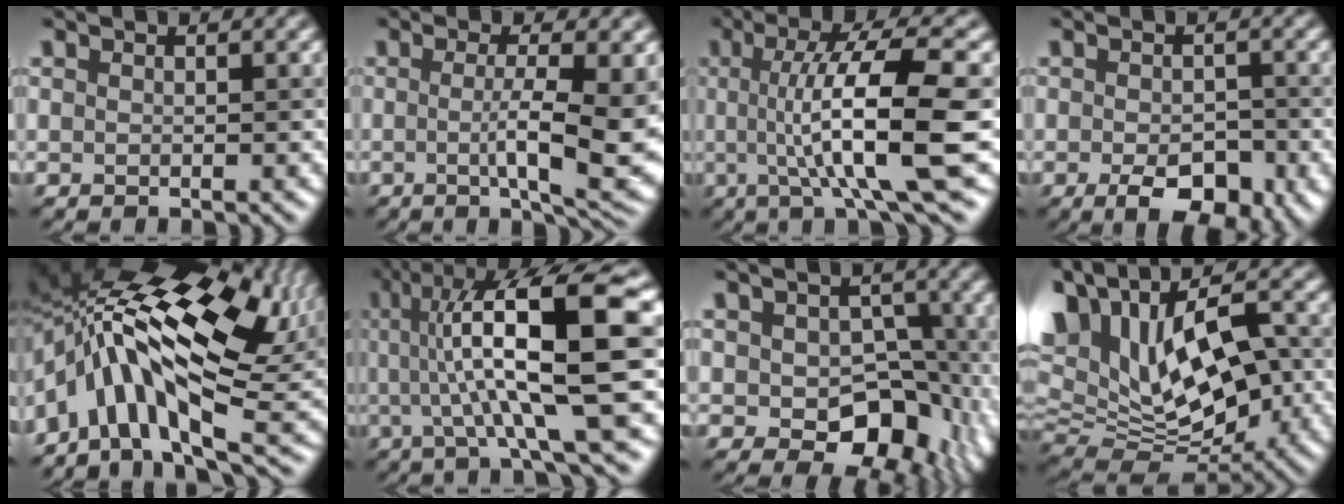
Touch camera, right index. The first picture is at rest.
{"total": 8.2, "force": [-0.7, 1.7, 8.0], "torque": [-0.123, -0.009, -0.006]}
{"total": 11.0, "force": [0.0, 2.4, 10.7], "torque": [-0.146, 0.003, 0.000]}
{"total": 5.4, "force": [-2.1, 2.8, 4.1], "torque": [-0.062, -0.005, -0.033]}
{"total": 16.3, "force": [1.1, 7.7, 14.3], "torque": [-0.258, 0.019, 0.020]}
{"total": 14.1, "force": [2.1, 2.9, 13.7], "torque": [-0.199, 0.027, 0.037]}
{"total": 8.3, "force": [-0.8, 6.1, 5.6], "torque": [-0.057, -0.014, -0.009]}
{"total": 16.6, "force": [4.1, 10.5, 12.3], "torque": [-0.248, 0.040, 0.101]}